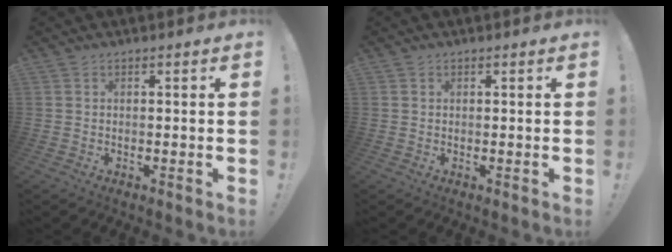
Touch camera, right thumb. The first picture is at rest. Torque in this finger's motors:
{"motor_torque": [0.64, -0.36, -0.34, -0.27, 0.02]}